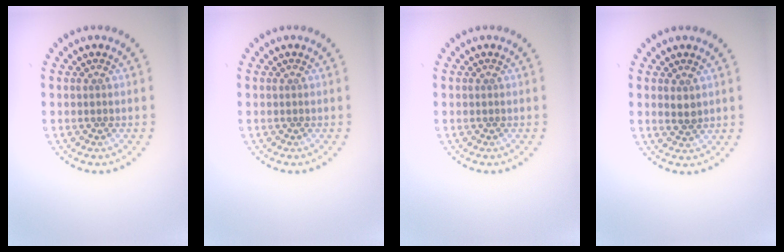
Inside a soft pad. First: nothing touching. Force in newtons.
{"total": 0.0}
{"total": 0.0}
{"total": 1.3, "press": 1.2, "slide": 0.4}